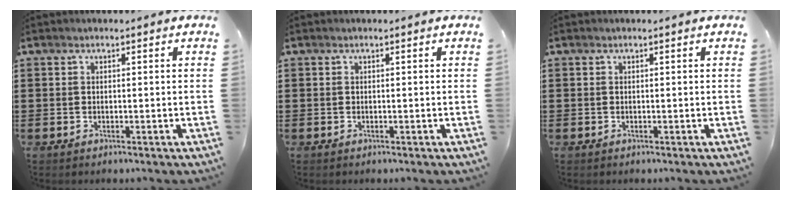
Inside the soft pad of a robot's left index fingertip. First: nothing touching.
{"total": 0.0}
{"total": 0.0}